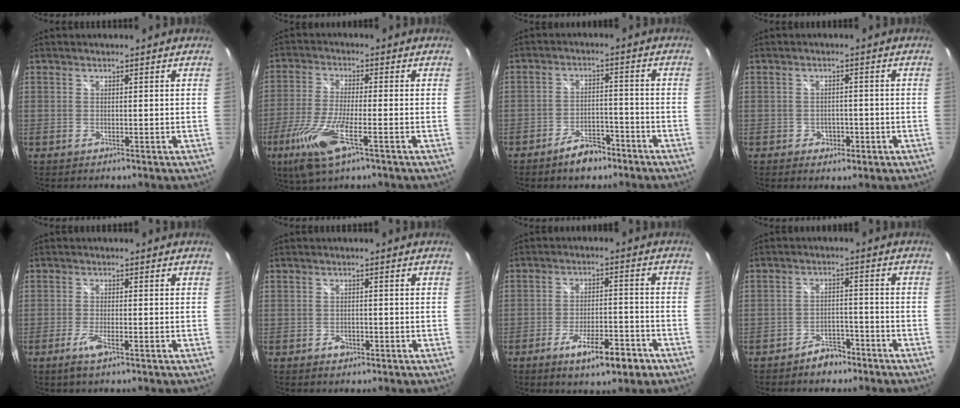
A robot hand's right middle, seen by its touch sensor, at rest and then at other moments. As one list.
[{"total": 11.6, "force": [-5.6, 2.5, 9.8], "torque": [-0.217, -0.027, -0.106]}, {"total": 6.6, "force": [-5.0, 3.0, 3.0], "torque": [-0.066, 0.013, -0.069]}, {"total": 3.3, "force": [-1.4, 2.7, 1.4], "torque": [-0.030, 0.000, -0.015]}, {"total": 3.3, "force": [-1.9, 0.5, 2.6], "torque": [-0.059, -0.009, -0.038]}, {"total": 1.8, "force": [-1.0, 1.4, 0.7], "torque": [-0.012, -0.001, -0.015]}, {"total": 9.6, "force": [-5.8, 2.7, 7.2], "torque": [-0.134, -0.008, -0.083]}, {"total": 5.0, "force": [-4.0, 2.6, 1.5], "torque": [-0.038, 0.013, -0.054]}]